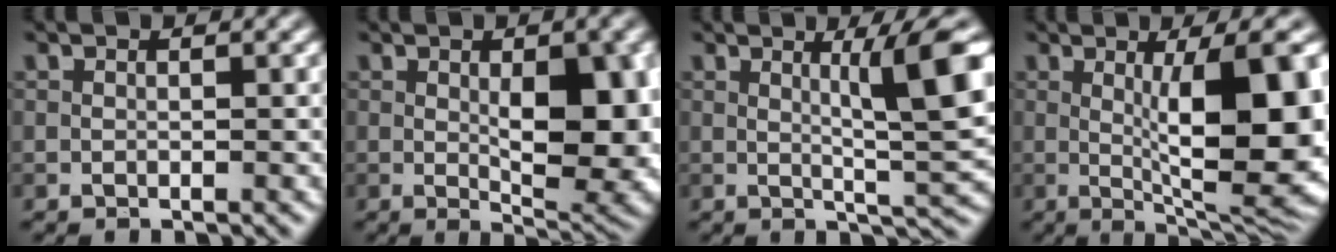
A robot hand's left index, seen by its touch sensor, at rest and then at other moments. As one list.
[{"total": 9.6, "force": [0.0, 4.1, 8.6], "torque": [-0.121, -0.013, 0.015]}, {"total": 6.8, "force": [1.6, 0.8, 6.5], "torque": [-0.090, -0.004, 0.029]}, {"total": 11.3, "force": [0.5, 3.0, 10.9], "torque": [-0.145, -0.010, 0.015]}]